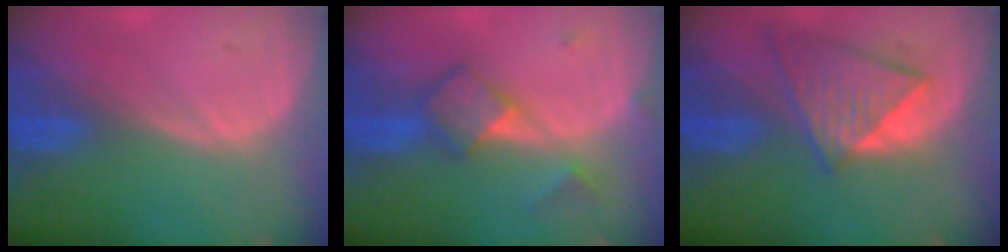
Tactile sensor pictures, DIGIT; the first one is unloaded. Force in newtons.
{"total": 5.0, "press": 5.0, "slide": 0.3}
{"total": 7.7, "press": 7.1, "slide": 3.0}